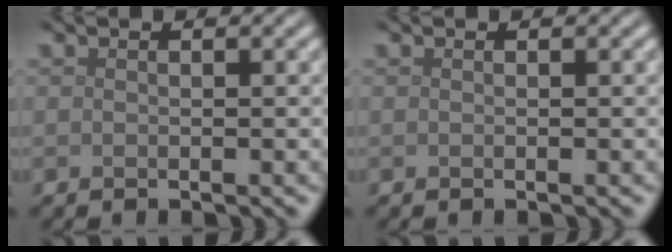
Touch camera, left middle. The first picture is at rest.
{"total": 0.0}